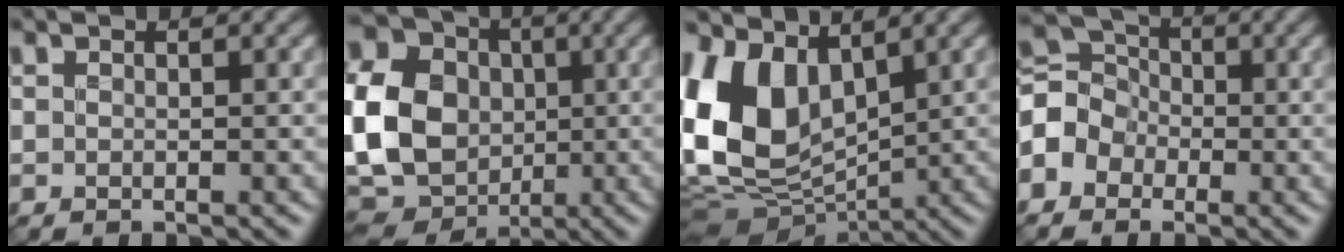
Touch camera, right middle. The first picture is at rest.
{"total": 14.9, "force": [-1.9, 12.0, 8.6], "torque": [-0.194, -0.004, -0.052]}
{"total": 9.5, "force": [1.5, 6.1, 7.2], "torque": [-0.149, 0.001, 0.013]}
{"total": 3.7, "force": [-1.7, 3.1, 1.0], "torque": [-0.013, 0.013, -0.052]}